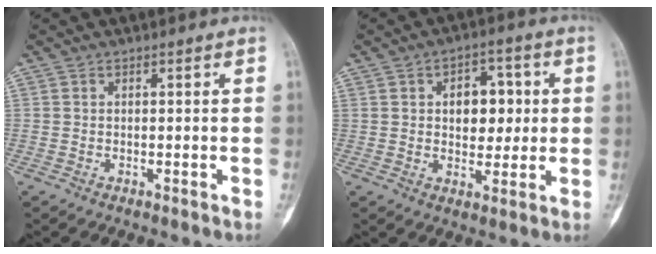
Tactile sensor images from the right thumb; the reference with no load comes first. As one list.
[{"total": 8.7, "force": [1.4, 5.8, 6.3], "torque": [-0.042, 0.002, 0.020]}]